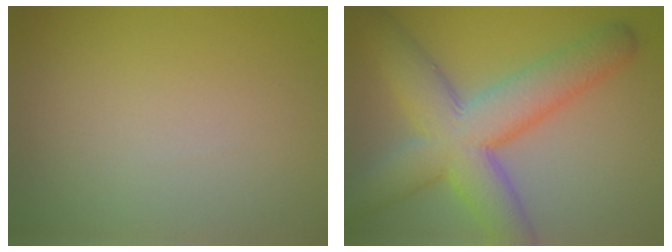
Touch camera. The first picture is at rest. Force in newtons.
{"total": 9.9, "press": 9.9, "slide": 0.4}